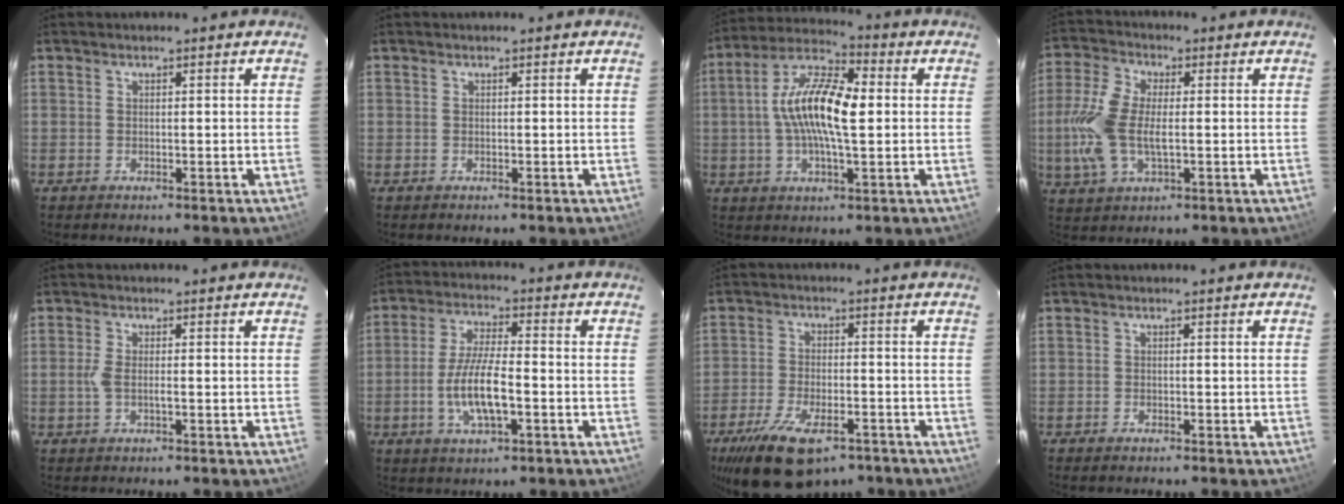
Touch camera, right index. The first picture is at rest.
{"total": 0.0}
{"total": 13.6, "force": [0.7, 4.6, 12.8], "torque": [-0.247, 0.019, 0.001]}
{"total": 11.0, "force": [-1.0, 5.3, 9.6], "torque": [-0.221, 0.006, -0.023]}
{"total": 2.6, "force": [-0.5, 0.6, 2.4], "torque": [-0.055, 0.000, -0.010]}
{"total": 9.6, "force": [-2.7, 2.8, 8.8], "torque": [-0.178, 0.000, -0.051]}
{"total": 14.7, "force": [-9.6, 6.4, 9.1], "torque": [-0.191, -0.026, -0.157]}
{"total": 0.7, "force": [-0.6, 0.3, 0.2], "torque": [-0.007, -0.001, -0.013]}